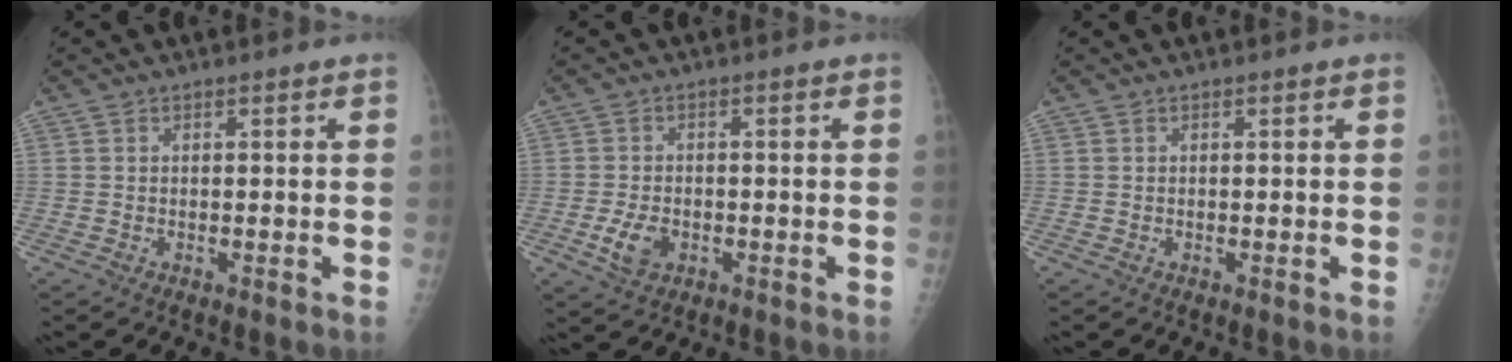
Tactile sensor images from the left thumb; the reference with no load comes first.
{"total": 4.7, "force": [-1.6, 3.1, 3.1], "torque": [-0.058, 0.001, -0.026]}
{"total": 0.0}